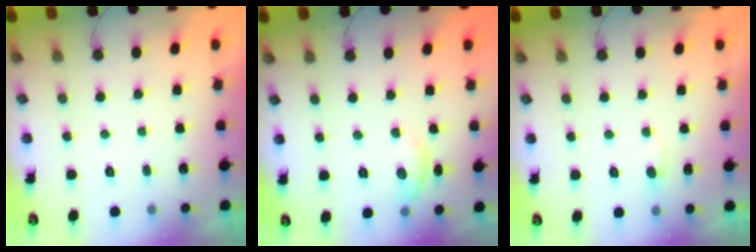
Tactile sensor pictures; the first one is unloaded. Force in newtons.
{"total": 6.2, "press": 6.2, "slide": 0.6}
{"total": 3.9, "press": 3.9, "slide": 0.4}